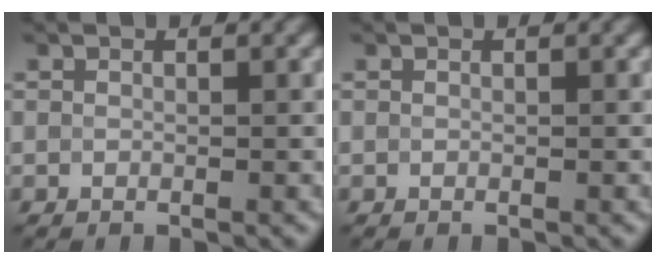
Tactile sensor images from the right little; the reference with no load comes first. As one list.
[{"total": 0.0}]